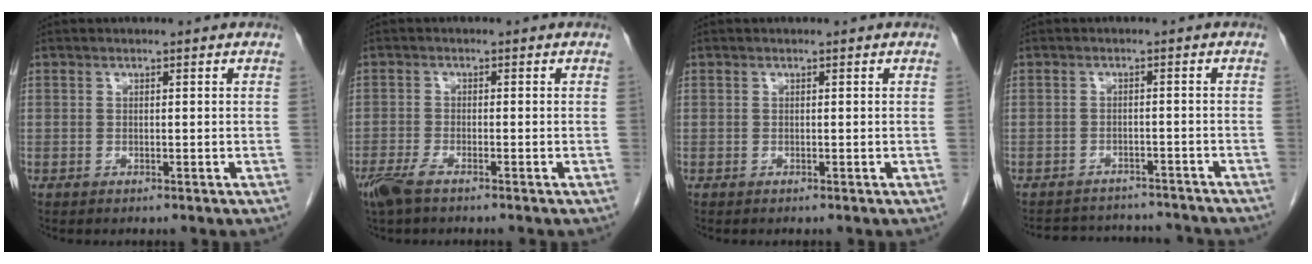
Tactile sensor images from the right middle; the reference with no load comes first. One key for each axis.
{"total": 3.7, "fx": -2.7, "fy": 0.7, "fz": 2.5, "tx": -0.053, "ty": -0.008, "tz": -0.055}
{"total": 0.0}
{"total": 11.3, "fx": -10.7, "fy": 2.8, "fz": 2.4, "tx": -0.043, "ty": 0.014, "tz": -0.129}